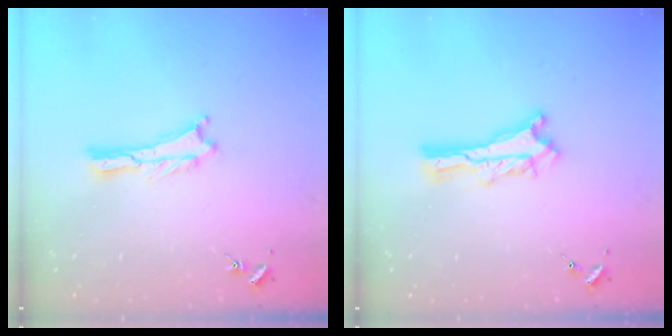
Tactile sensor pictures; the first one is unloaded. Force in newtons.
{"total": 1.4, "press": 1.4, "slide": 0.2}